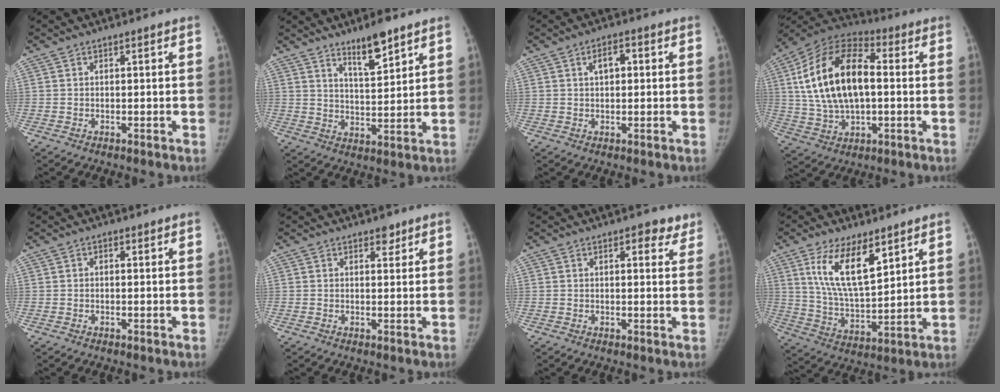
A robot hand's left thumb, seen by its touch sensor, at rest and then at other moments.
{"total": 7.7, "force": [5.6, 1.9, 5.0], "torque": [-0.071, -0.041, 0.096]}
{"total": 3.7, "force": [1.0, 2.1, 3.0], "torque": [-0.042, 0.008, 0.013]}
{"total": 20.5, "force": [2.1, 11.4, 16.9], "torque": [-0.309, 0.021, 0.033]}
{"total": 0.7, "force": [0.1, 0.6, 0.4], "torque": [0.000, 0.002, -0.004]}
{"total": 2.1, "force": [1.5, 1.2, 0.9], "torque": [0.002, -0.007, 0.018]}
{"total": 4.2, "force": [2.5, 2.1, 2.6], "torque": [-0.006, -0.008, 0.025]}
{"total": 13.9, "force": [7.2, 5.7, 10.4], "torque": [-0.164, -0.040, 0.147]}